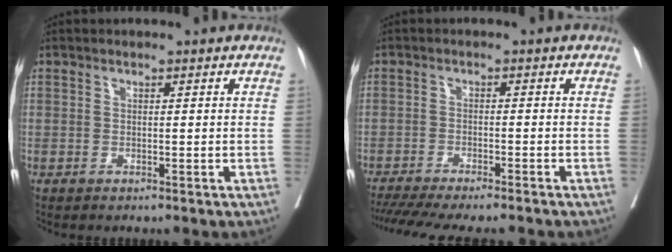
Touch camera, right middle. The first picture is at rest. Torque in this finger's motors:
{"motor_torque": [1.09, -1.04, 0.19, 0.05]}